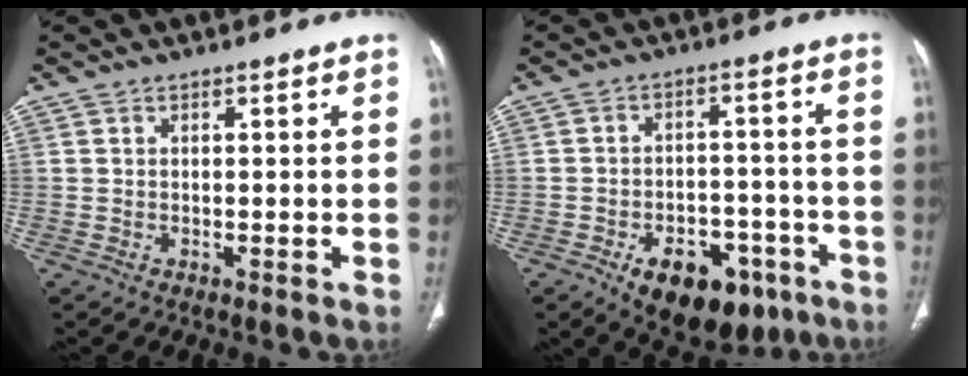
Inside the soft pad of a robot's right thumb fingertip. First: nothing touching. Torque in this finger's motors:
{"motor_torque": [1.12, 1.38, -0.01, -0.08, 0.09]}